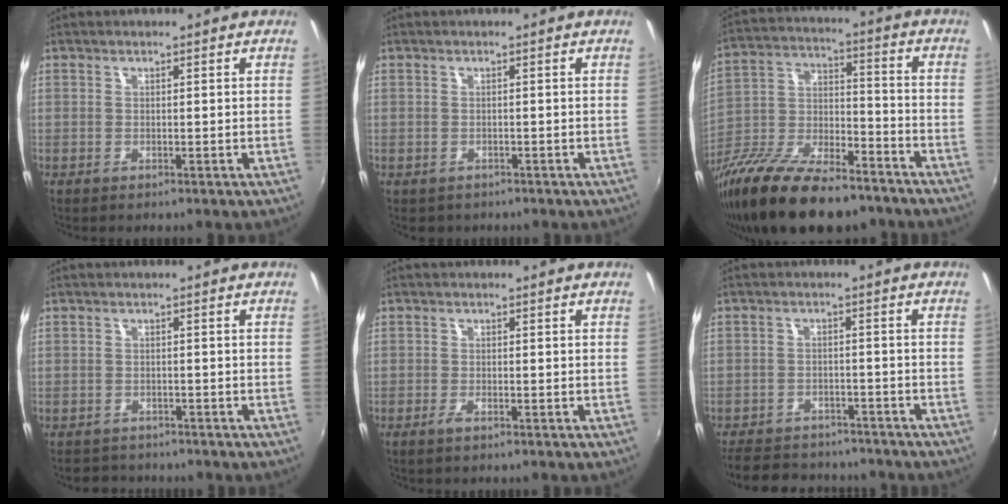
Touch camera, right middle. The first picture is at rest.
{"total": 1.2, "force": [-0.7, 0.9, 0.2], "torque": [-0.010, -0.004, -0.008]}
{"total": 22.1, "force": [-15.7, 8.4, 13.2], "torque": [-0.263, -0.019, -0.262]}
{"total": 3.4, "force": [-3.1, 1.4, 0.0], "torque": [-0.012, 0.002, -0.053]}
{"total": 1.6, "force": [-1.1, 0.3, 1.1], "torque": [-0.026, -0.005, -0.023]}
{"total": 13.4, "force": [-11.5, 5.3, 4.4], "torque": [-0.114, 0.012, -0.162]}